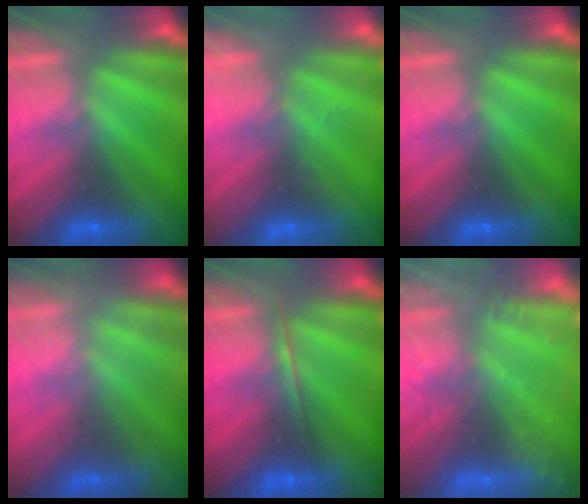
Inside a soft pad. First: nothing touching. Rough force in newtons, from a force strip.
{"total": 2.3}
{"total": 0.0}
{"total": 2.7}
{"total": 1.7}
{"total": 6.5}